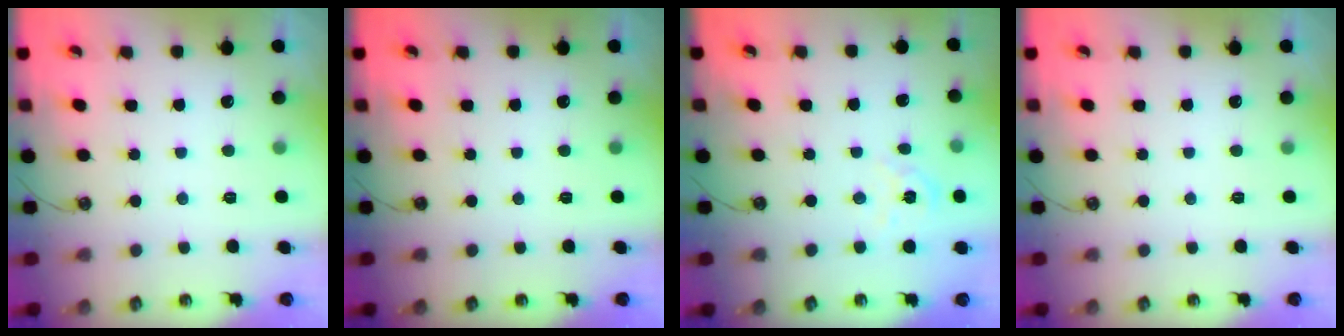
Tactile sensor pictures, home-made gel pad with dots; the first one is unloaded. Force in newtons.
{"total": 0.0}
{"total": 3.1, "press": 3.1, "slide": 0.2}
{"total": 0.0}